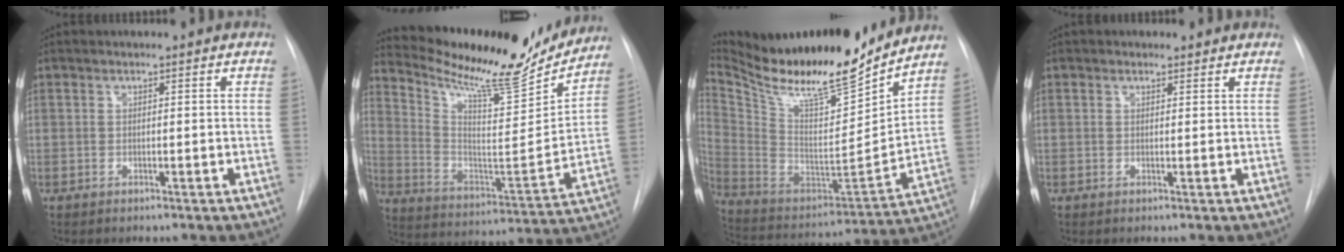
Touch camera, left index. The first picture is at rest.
{"total": 21.7, "force": [19.8, 3.3, 8.2], "torque": [-0.144, -0.049, 0.300]}
{"total": 24.2, "force": [21.7, 2.7, 10.2], "torque": [-0.202, -0.050, 0.358]}
{"total": 1.1, "force": [0.8, 0.8, 0.0], "torque": [0.005, 0.003, 0.007]}